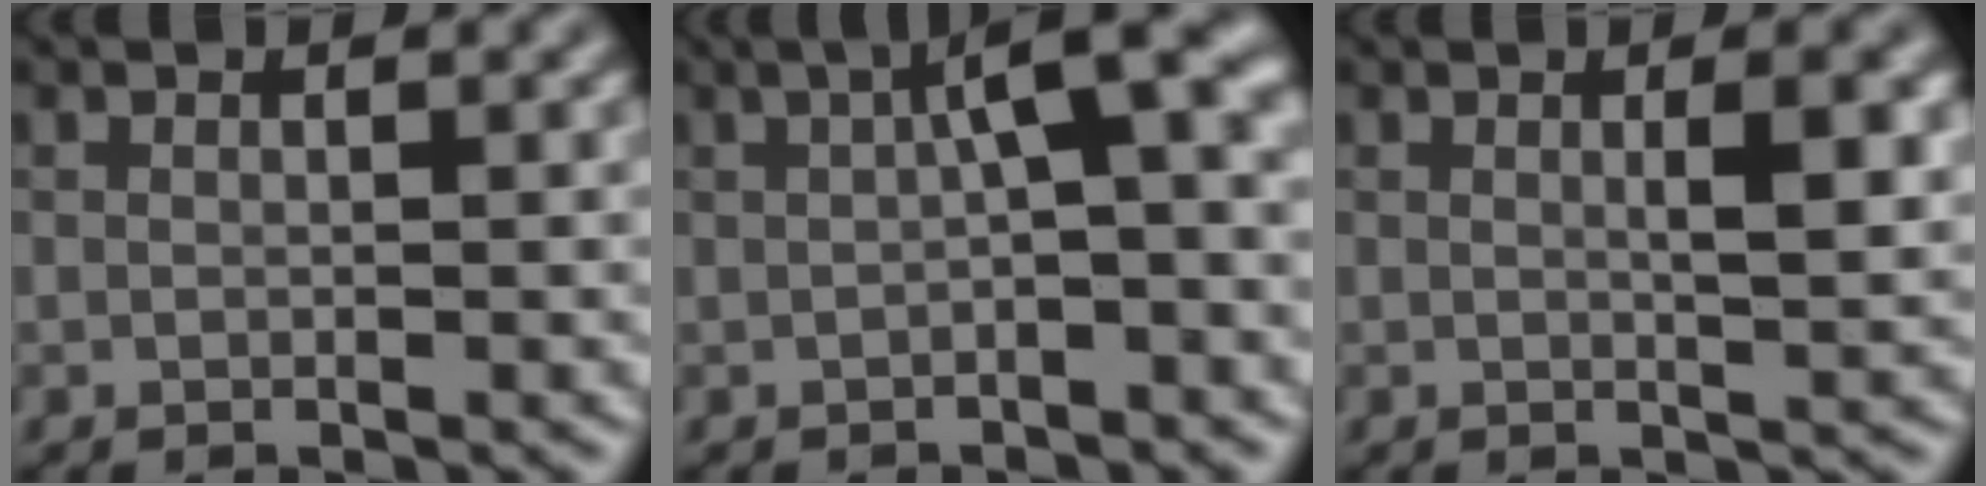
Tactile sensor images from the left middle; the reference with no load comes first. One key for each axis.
{"total": 5.4, "fx": 0.7, "fy": 1.2, "fz": 5.3, "tx": -0.070, "ty": 0.021, "tz": 0.003}
{"total": 2.9, "fx": 0.6, "fy": 0.6, "fz": 2.7, "tx": -0.035, "ty": 0.003, "tz": 0.007}